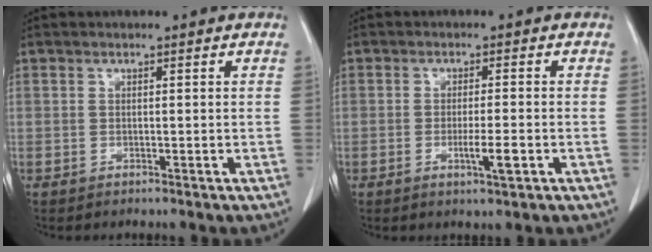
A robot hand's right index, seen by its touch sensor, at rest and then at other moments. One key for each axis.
{"total": 3.8, "fx": -1.3, "fy": 0.2, "fz": 3.5, "tx": -0.060, "ty": -0.005, "tz": -0.019}